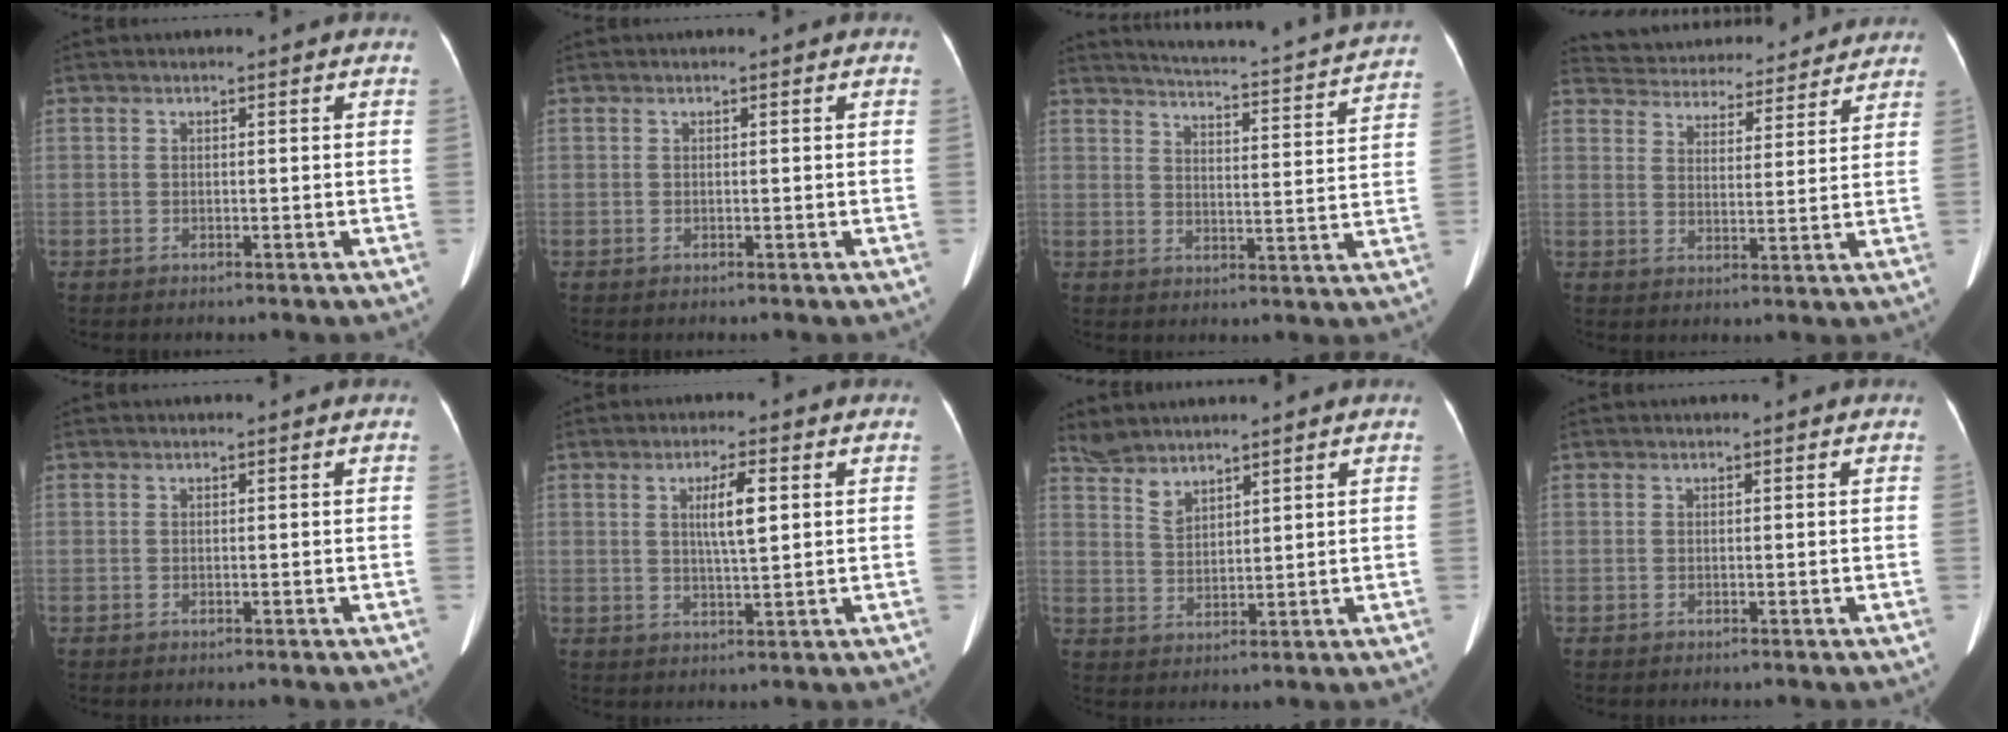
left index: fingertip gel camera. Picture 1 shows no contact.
{"total": 0.0}
{"total": 18.4, "force": [17.5, 0.2, 5.8], "torque": [-0.091, -0.050, 0.213]}
{"total": 17.0, "force": [16.2, 4.2, 3.4], "torque": [-0.049, 0.019, 0.218]}
{"total": 0.0}
{"total": 4.5, "force": [0.9, 0.4, 4.4], "torque": [-0.075, -0.005, 0.020]}
{"total": 4.5, "force": [4.3, 1.0, 1.2], "torque": [-0.033, 0.008, 0.095]}
{"total": 0.0}